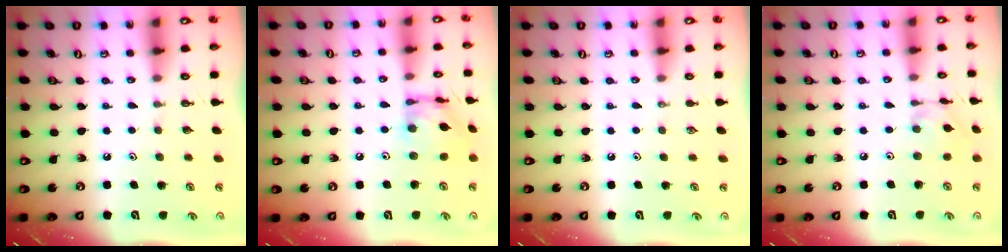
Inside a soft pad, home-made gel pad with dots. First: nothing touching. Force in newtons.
{"total": 11.7, "press": 11.7, "slide": 1.0}
{"total": 0.0}
{"total": 3.8, "press": 3.8, "slide": 0.2}